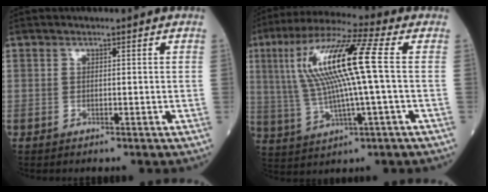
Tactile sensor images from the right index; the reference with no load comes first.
{"total": 15.5, "force": [2.3, 0.8, 15.3], "torque": [-0.312, 0.023, 0.041]}